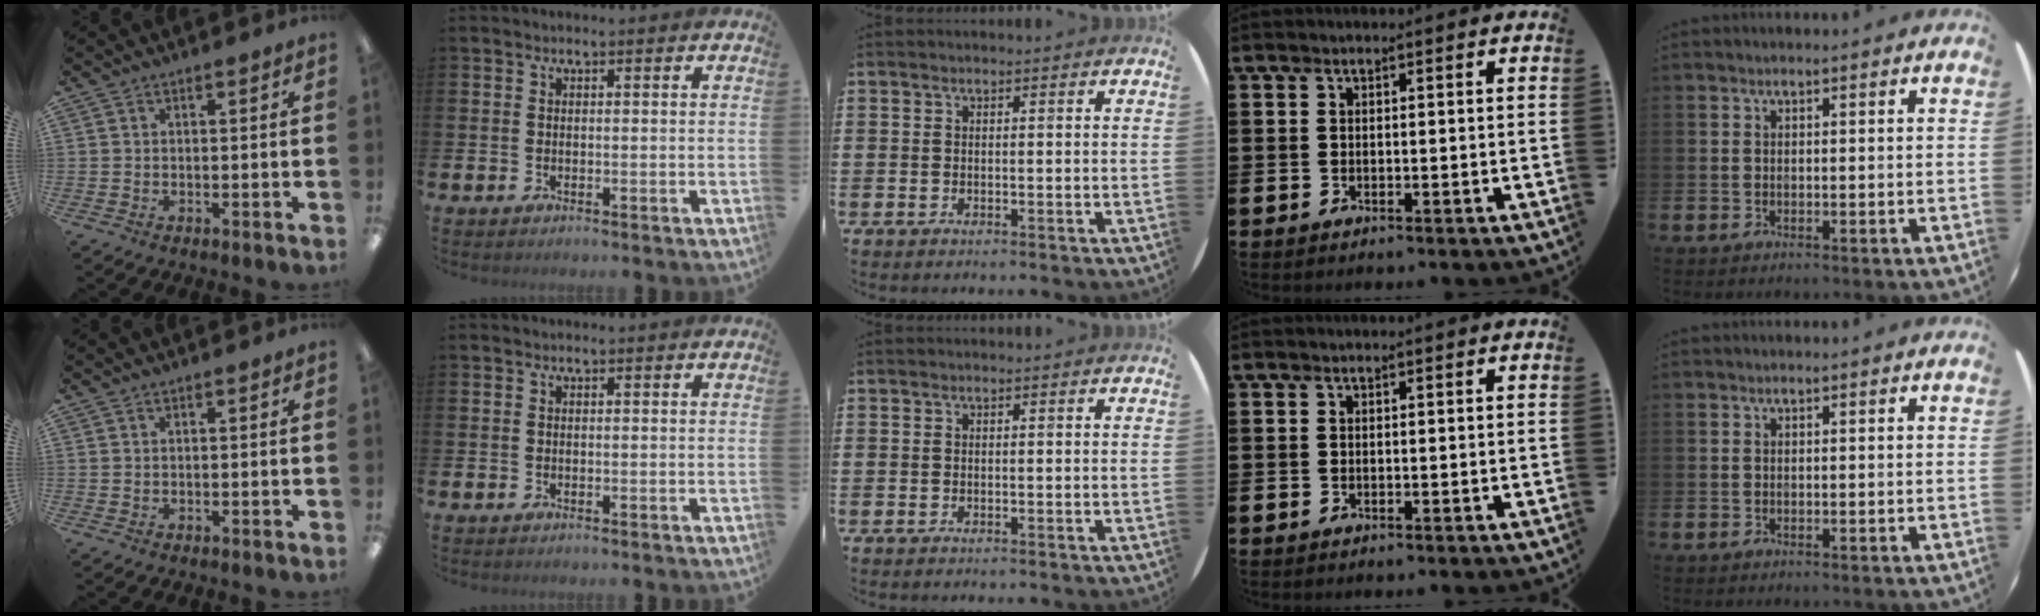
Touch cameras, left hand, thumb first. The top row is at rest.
{}